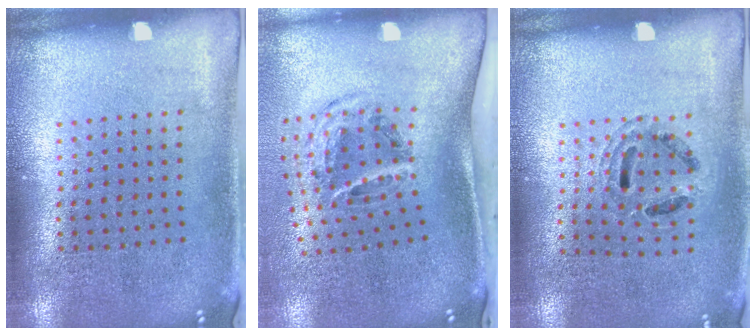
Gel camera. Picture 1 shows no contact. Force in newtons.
{"total": 2.1, "press": 1.2, "slide": 1.7}
{"total": 0.9, "press": 0.9, "slide": 0.1}